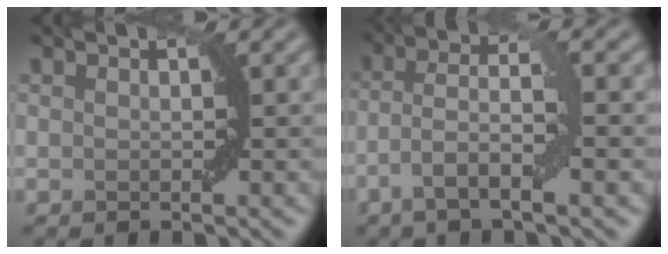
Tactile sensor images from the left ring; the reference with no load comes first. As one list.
[{"total": 5.3, "force": [-1.9, 1.2, 4.8], "torque": [-0.093, 0.009, -0.041]}]